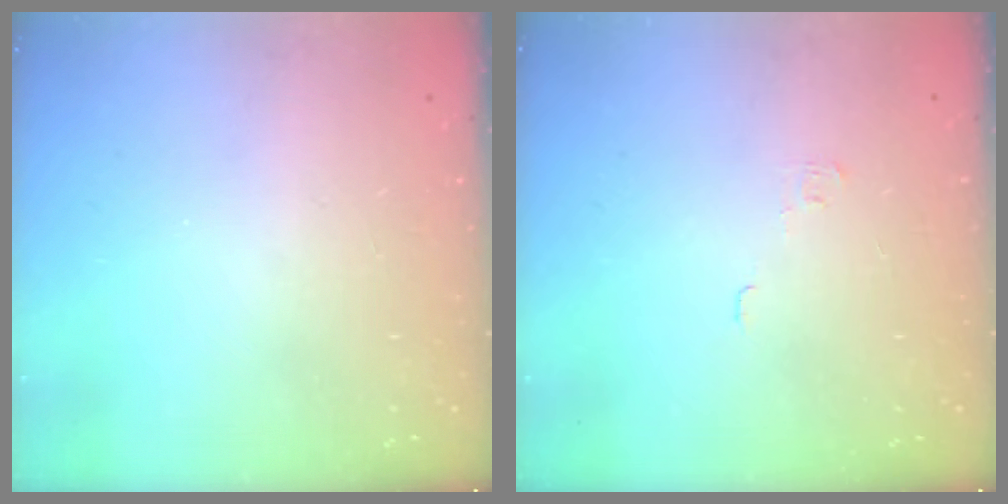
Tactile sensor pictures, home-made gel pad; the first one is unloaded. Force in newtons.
{"total": 2.3, "press": 2.3, "slide": 0.3}